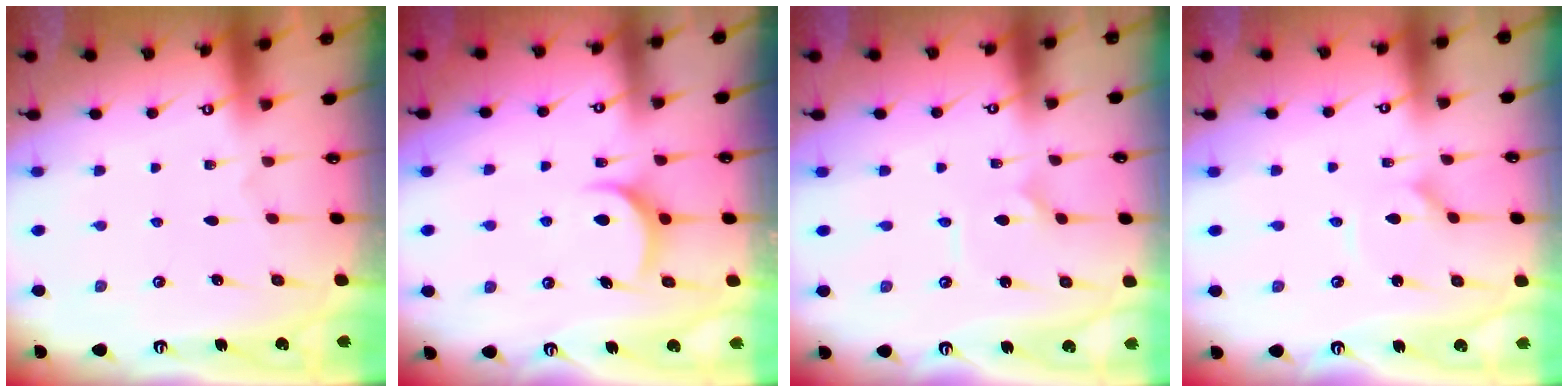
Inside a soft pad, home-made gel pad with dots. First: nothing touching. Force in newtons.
{"total": 7.9, "press": 7.9, "slide": 0.3}
{"total": 1.9, "press": 1.9, "slide": 0.0}
{"total": 1.3, "press": 1.2, "slide": 0.3}